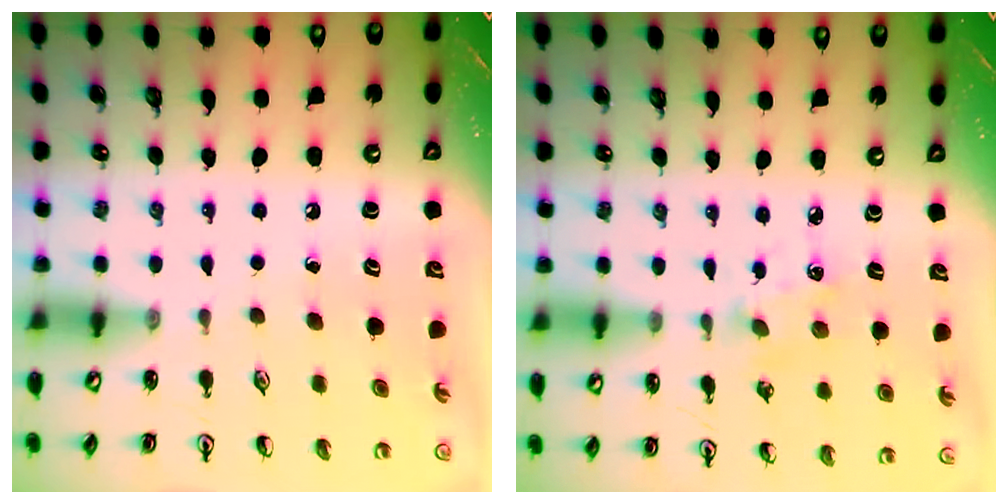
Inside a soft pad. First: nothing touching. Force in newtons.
{"total": 2.2, "press": 2.2, "slide": 0.3}